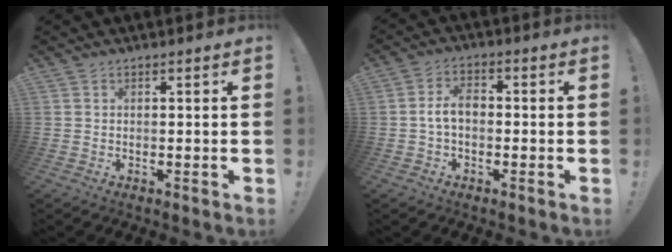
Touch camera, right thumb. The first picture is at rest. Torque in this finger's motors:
{"motor_torque": [0.88, 0.55, 0.38, -0.41, -0.01]}